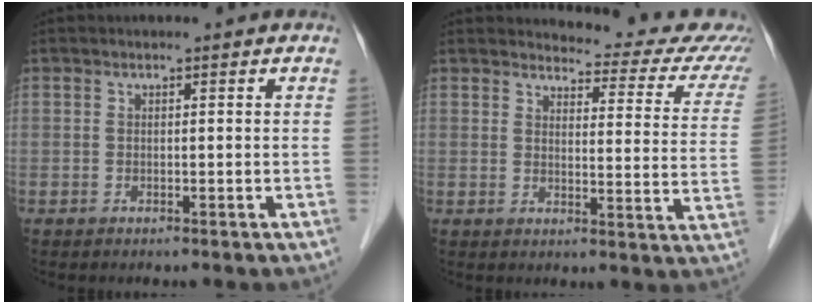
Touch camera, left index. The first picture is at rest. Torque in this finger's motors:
{"motor_torque": [-0.71, -0.92, 0.15, 0.00]}